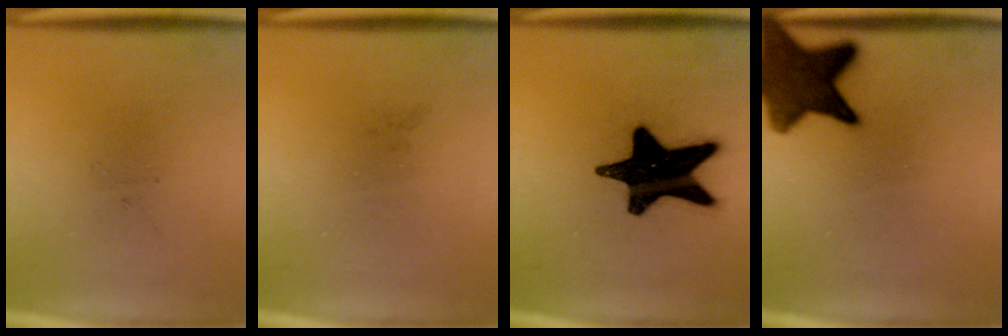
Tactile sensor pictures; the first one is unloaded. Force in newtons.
{"total": 0.0}
{"total": 19.7}
{"total": 13.4}